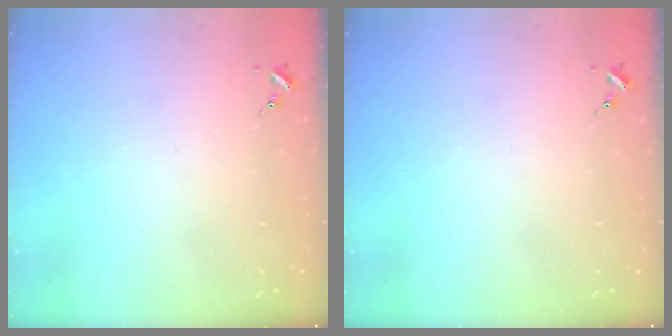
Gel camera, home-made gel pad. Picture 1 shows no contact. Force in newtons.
{"total": 0.0}